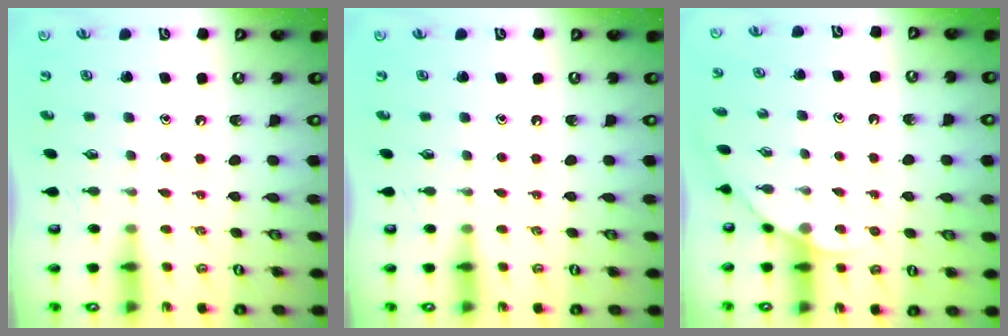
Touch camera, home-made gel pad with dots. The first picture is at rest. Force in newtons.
{"total": 0.0}
{"total": 2.5, "press": 2.5, "slide": 0.2}